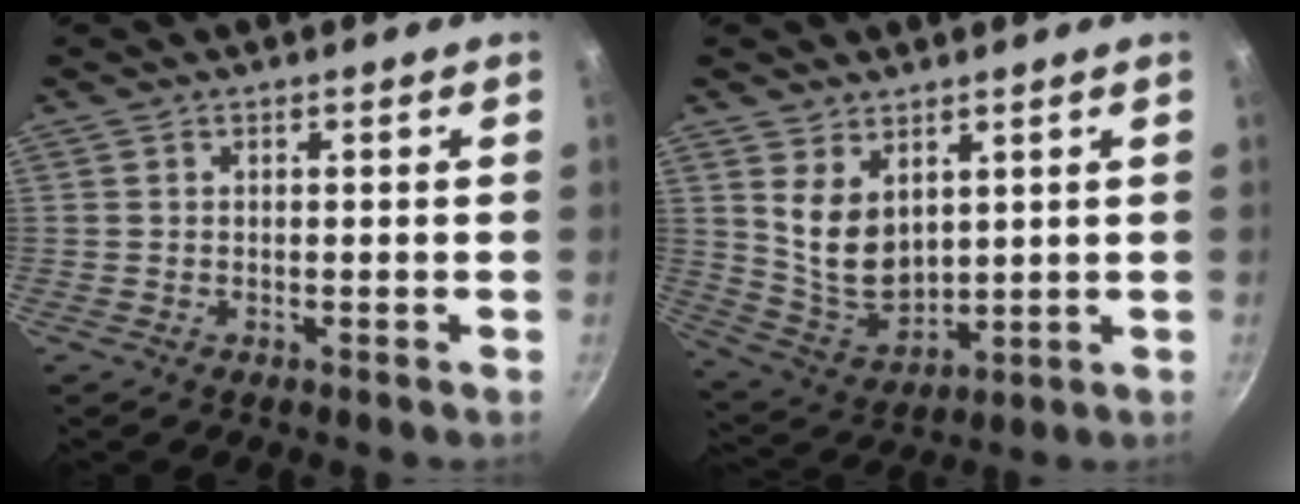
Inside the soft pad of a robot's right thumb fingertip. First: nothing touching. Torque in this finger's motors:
{"motor_torque": [-0.66, 1.10, 0.01, 0.18, 0.10]}